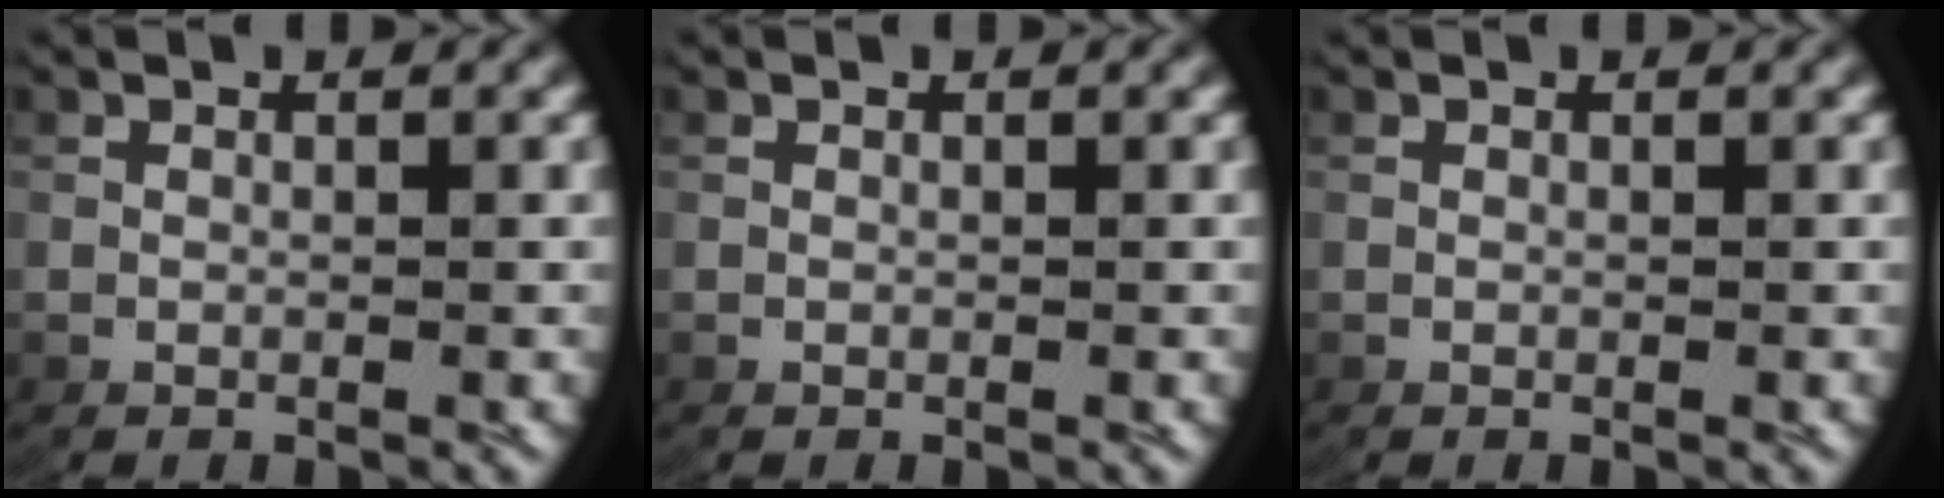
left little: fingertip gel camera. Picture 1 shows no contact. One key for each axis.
{"total": 0.0}
{"total": 0.0}